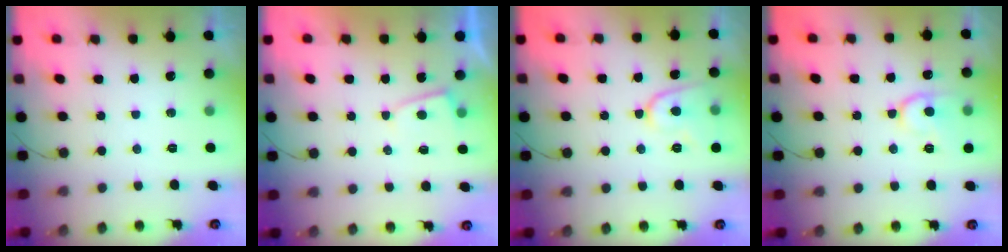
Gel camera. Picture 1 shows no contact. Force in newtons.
{"total": 2.3, "press": 2.3, "slide": 0.3}
{"total": 8.9, "press": 8.9, "slide": 0.8}
{"total": 11.8, "press": 11.7, "slide": 1.1}